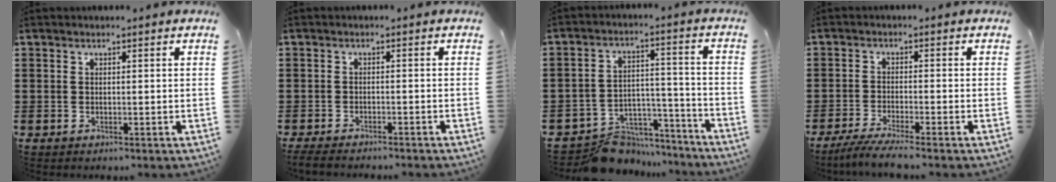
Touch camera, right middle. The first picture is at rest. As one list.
[{"total": 1.9, "force": [-1.9, 0.0, 0.4], "torque": [-0.015, -0.002, -0.040]}, {"total": 8.1, "force": [-7.7, 2.4, 1.0], "torque": [-0.009, 0.031, -0.146]}, {"total": 3.4, "force": [-2.9, -0.3, 1.7], "torque": [-0.042, -0.012, -0.060]}]